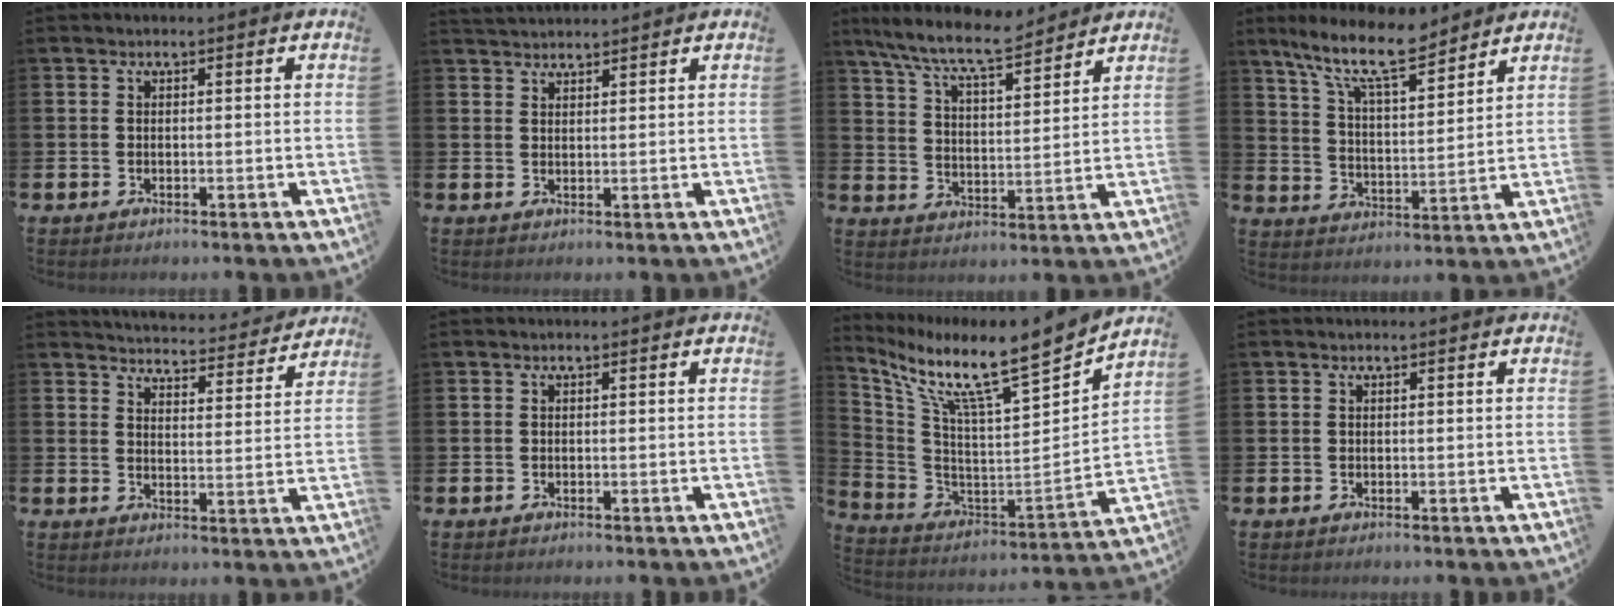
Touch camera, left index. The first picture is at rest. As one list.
[{"total": 2.4, "force": [2.3, 0.4, 0.1], "torque": [-0.007, -0.008, 0.044]}, {"total": 9.2, "force": [8.4, 1.2, 3.5], "torque": [-0.102, -0.040, 0.153]}, {"total": 11.0, "force": [9.2, 2.2, 5.6], "torque": [-0.135, -0.036, 0.165]}, {"total": 4.6, "force": [4.6, 0.4, 0.2], "torque": [-0.020, -0.038, 0.078]}, {"total": 0.0}, {"total": 10.8, "force": [8.6, 1.0, 6.4], "torque": [-0.146, -0.073, 0.134]}, {"total": 0.0}]